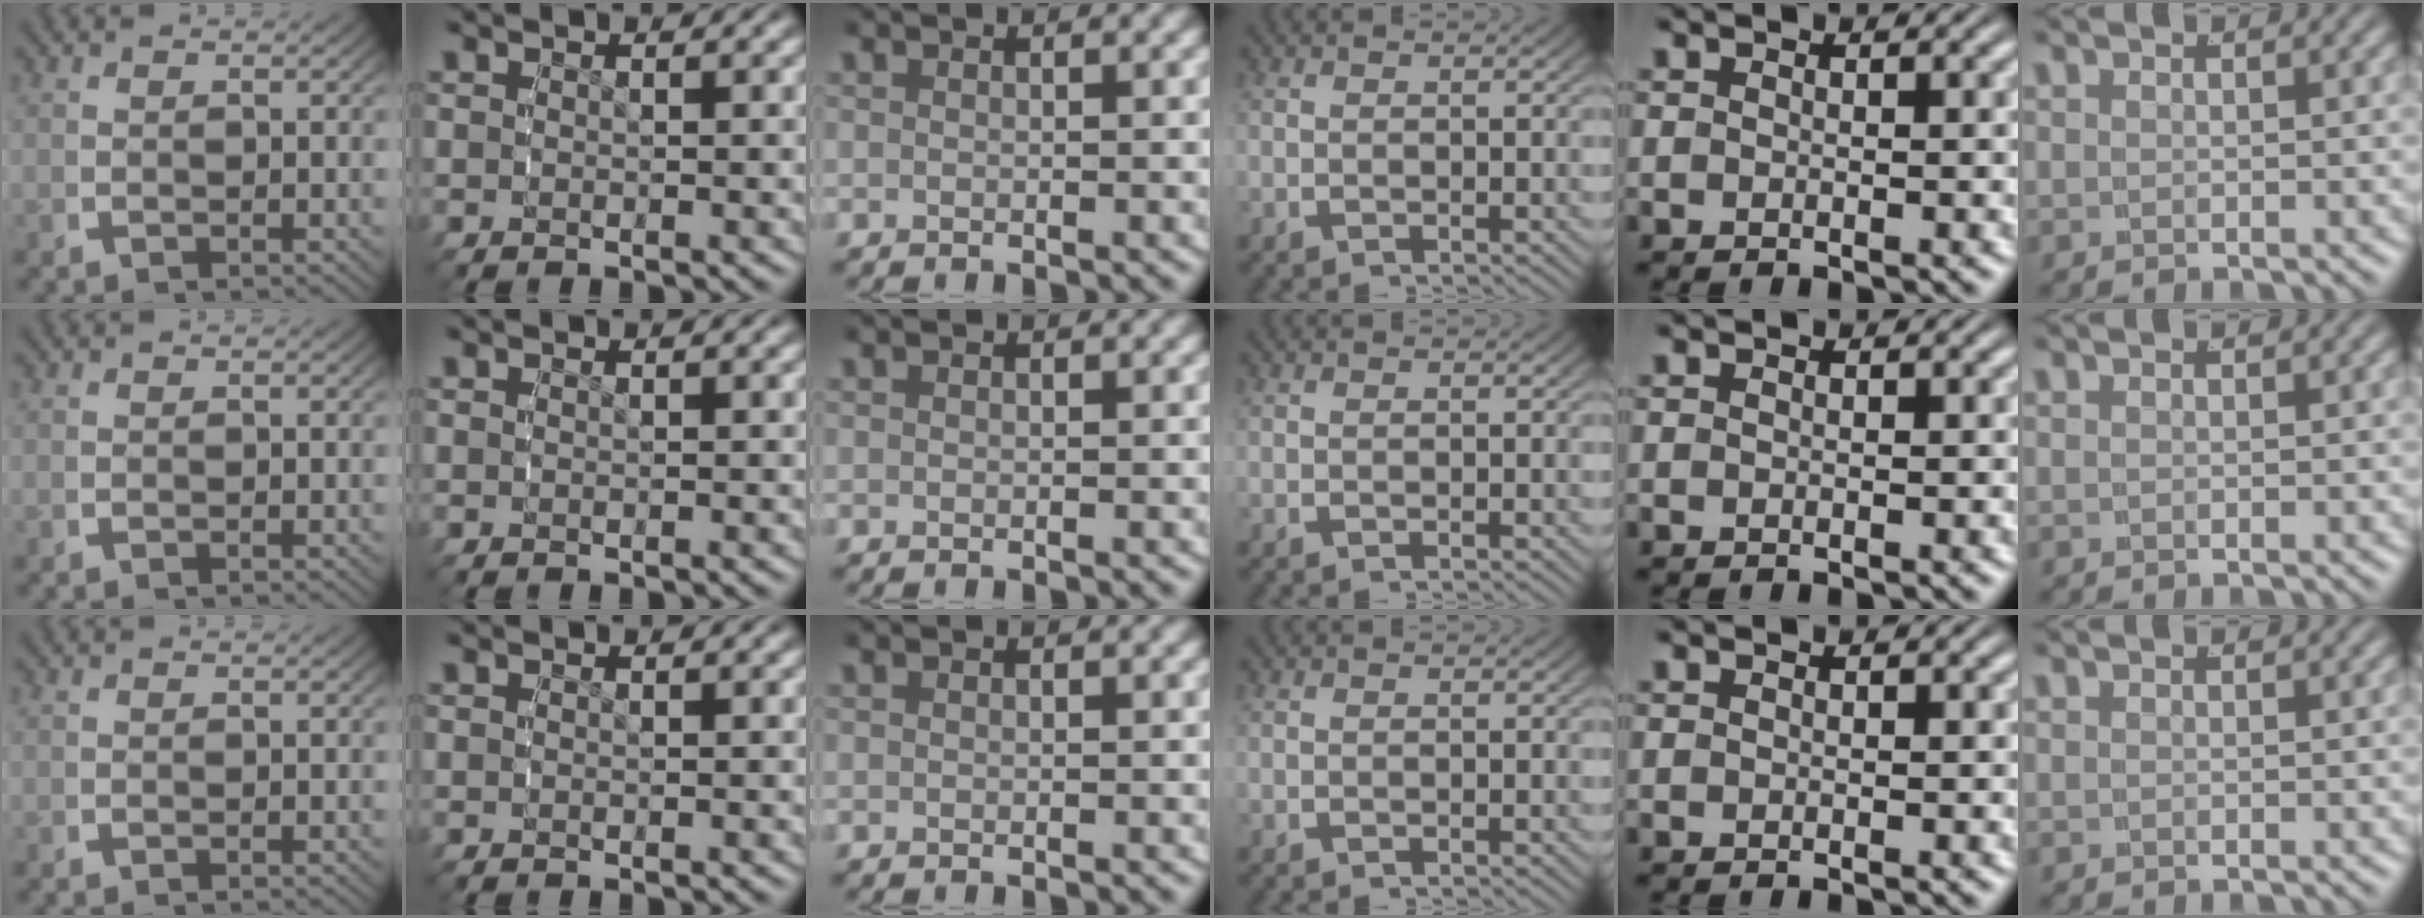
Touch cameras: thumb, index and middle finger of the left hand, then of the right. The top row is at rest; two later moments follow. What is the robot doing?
{"motion": "reach", "object": "toothpaste"}